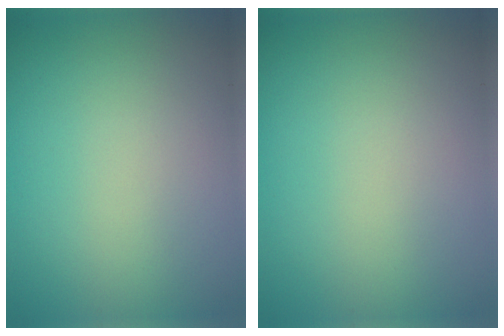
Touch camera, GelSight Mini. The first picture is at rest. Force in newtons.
{"total": 0.0}